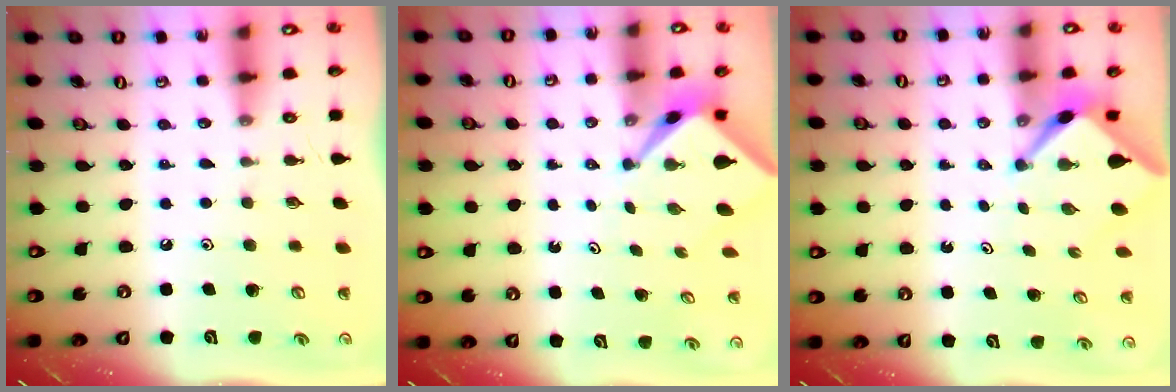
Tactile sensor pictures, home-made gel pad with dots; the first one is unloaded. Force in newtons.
{"total": 2.5, "press": 2.5, "slide": 0.2}
{"total": 3.3, "press": 3.3, "slide": 0.2}